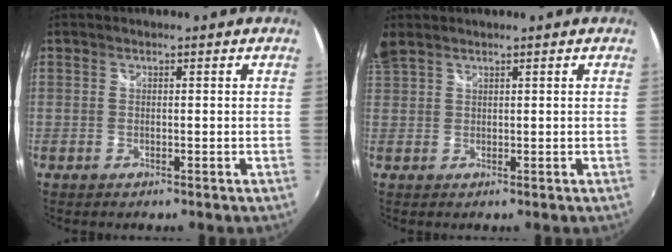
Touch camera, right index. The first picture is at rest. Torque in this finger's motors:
{"motor_torque": [0.01, 0.01, 0.02, 0.02]}